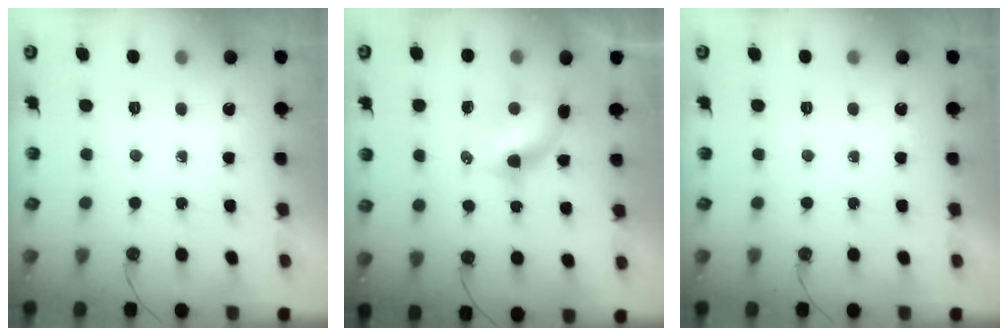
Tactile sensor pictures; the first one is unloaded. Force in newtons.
{"total": 8.5, "press": 7.7, "slide": 3.7}
{"total": 0.0}